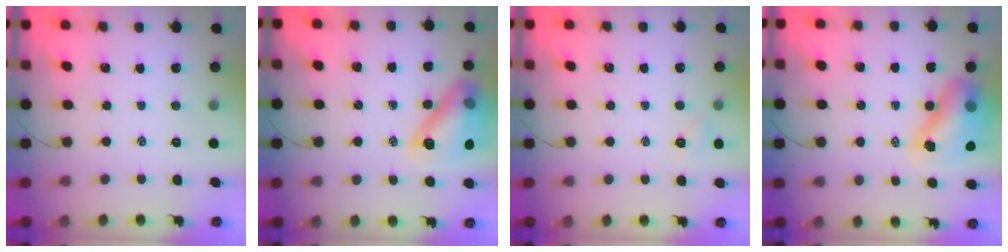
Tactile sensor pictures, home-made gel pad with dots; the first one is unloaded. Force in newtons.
{"total": 15.8, "press": 15.8, "slide": 1.1}
{"total": 3.3, "press": 3.2, "slide": 1.1}
{"total": 13.6, "press": 13.0, "slide": 4.0}